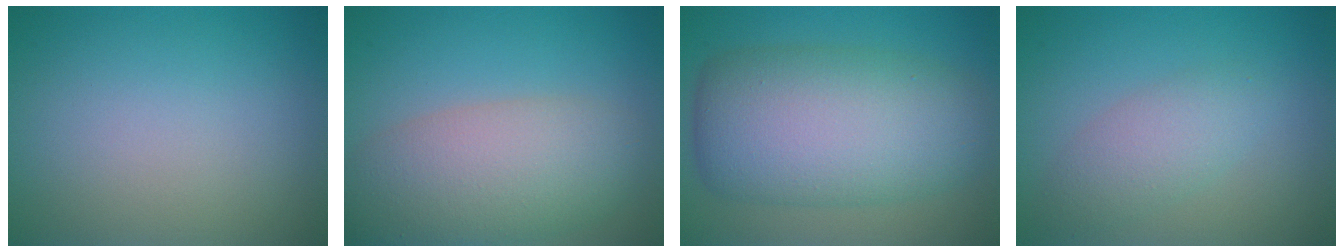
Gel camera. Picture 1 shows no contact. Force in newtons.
{"total": 7.5, "press": 7.5, "slide": 0.4}
{"total": 10.7, "press": 10.7, "slide": 0.4}
{"total": 2.8, "press": 2.8, "slide": 0.0}